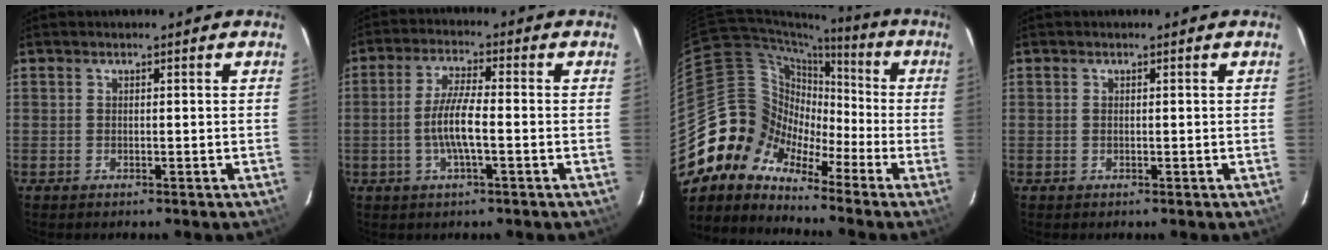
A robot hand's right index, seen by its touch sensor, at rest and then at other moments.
{"total": 6.7, "force": [-1.6, 1.0, 6.5], "torque": [-0.126, -0.001, -0.032]}
{"total": 10.8, "force": [-7.1, 8.0, 0.9], "torque": [-0.031, 0.050, -0.163]}
{"total": 0.0}